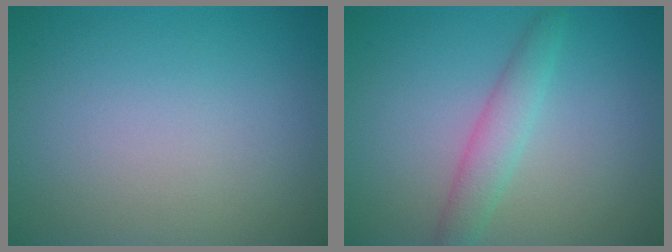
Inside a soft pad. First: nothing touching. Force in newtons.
{"total": 2.6, "press": 2.6, "slide": 0.1}